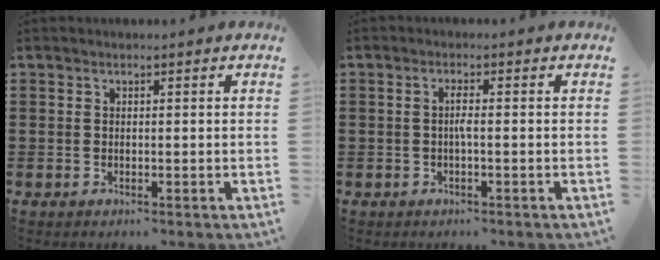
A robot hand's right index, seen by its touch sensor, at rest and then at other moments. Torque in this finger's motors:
{"motor_torque": [0.61, -0.30, 0.27, 0.08]}